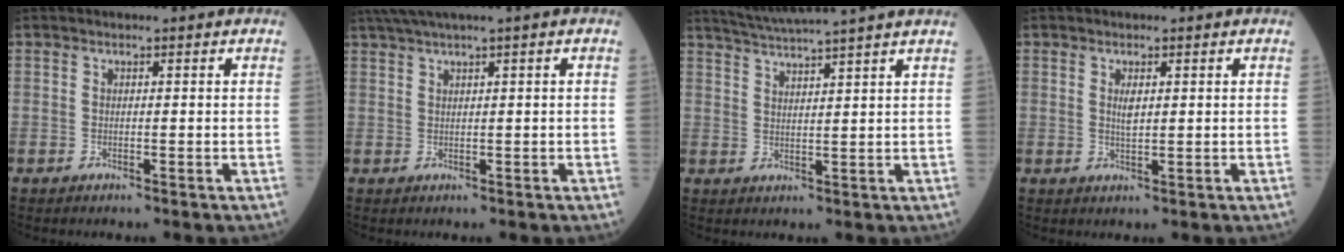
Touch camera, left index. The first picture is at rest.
{"total": 3.6, "force": [2.4, -0.9, 2.5], "torque": [-0.056, 0.013, 0.052]}
{"total": 10.1, "force": [9.0, -2.0, 4.3], "torque": [-0.077, 0.008, 0.129]}
{"total": 1.6, "force": [0.5, 0.4, 1.5], "torque": [-0.031, -0.003, 0.010]}